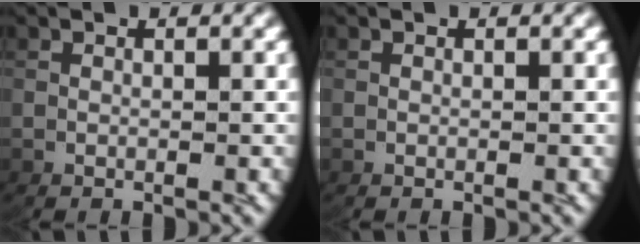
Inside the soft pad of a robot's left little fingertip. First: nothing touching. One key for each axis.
{"total": 0.0}